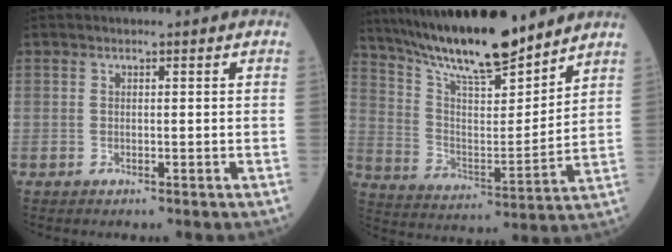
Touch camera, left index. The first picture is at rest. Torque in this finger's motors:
{"motor_torque": [0.57, -0.49, 0.42, 0.20]}